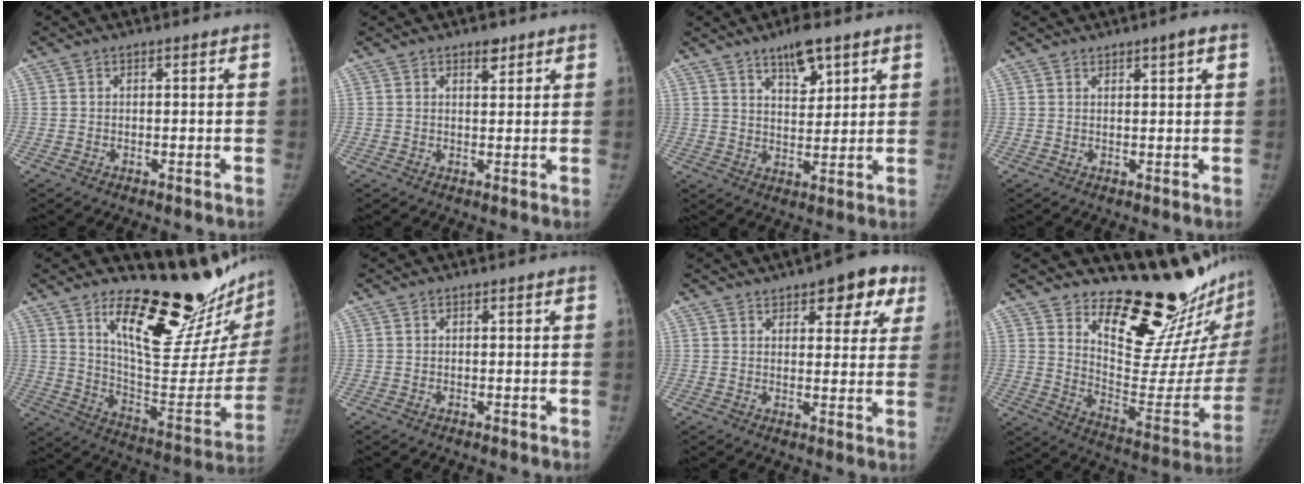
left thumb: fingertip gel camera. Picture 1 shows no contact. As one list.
[{"total": 2.5, "force": [1.8, 1.1, 1.4], "torque": [-0.012, -0.011, 0.028]}, {"total": 7.3, "force": [4.9, 2.5, 4.8], "torque": [-0.062, -0.031, 0.081]}, {"total": 2.3, "force": [1.5, 0.5, 1.7], "torque": [-0.022, -0.008, 0.021]}, {"total": 26.0, "force": [19.6, 7.3, 15.5], "torque": [-0.176, -0.153, 0.295]}, {"total": 0.0}, {"total": 10.2, "force": [5.8, 4.7, 7.0], "torque": [-0.043, -0.016, 0.069]}, {"total": 23.6, "force": [19.5, 6.9, 11.3], "torque": [-0.110, -0.188, 0.281]}]